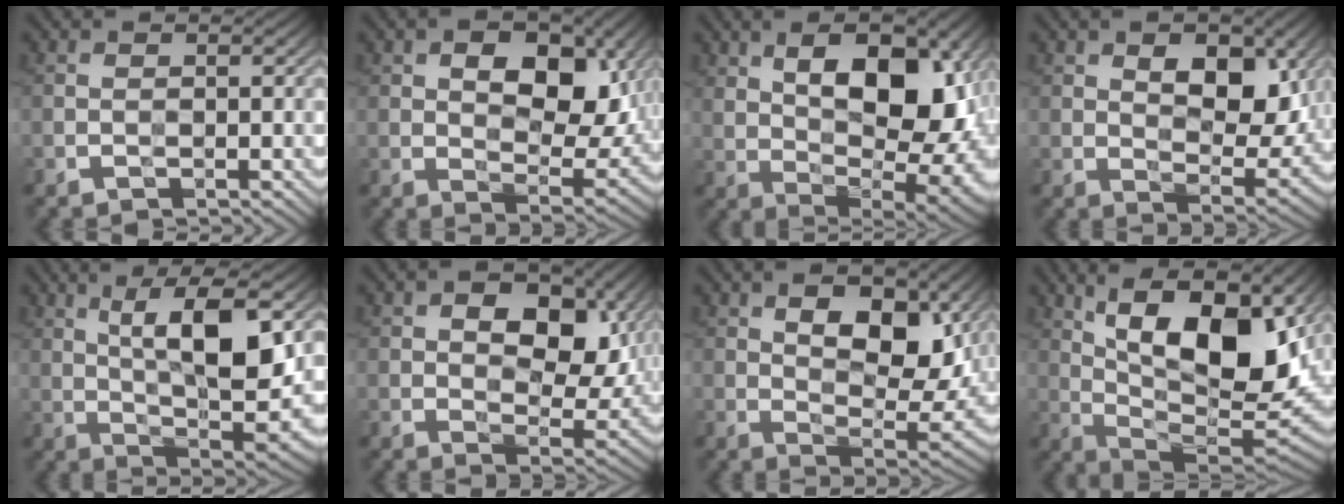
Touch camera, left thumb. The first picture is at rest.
{"total": 12.0, "force": [4.1, 6.5, 9.2], "torque": [-0.148, -0.004, 0.072]}
{"total": 15.6, "force": [5.0, 7.4, 12.7], "torque": [-0.188, 0.025, 0.076]}
{"total": 10.5, "force": [3.8, 5.5, 8.1], "torque": [-0.131, -0.009, 0.069]}
{"total": 12.9, "force": [4.1, 4.1, 11.6], "torque": [-0.190, 0.010, 0.068]}
{"total": 11.7, "force": [3.9, 6.7, 8.8], "torque": [-0.142, -0.004, 0.067]}
{"total": 12.1, "force": [4.5, 5.7, 9.7], "torque": [-0.158, -0.004, 0.082]}
{"total": 17.8, "force": [7.2, 6.8, 14.7], "torque": [-0.243, 0.022, 0.119]}